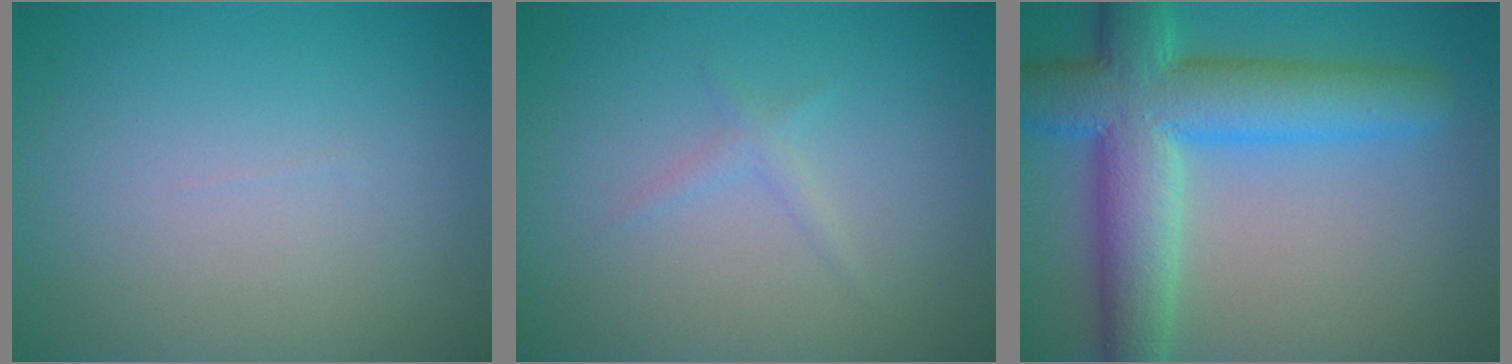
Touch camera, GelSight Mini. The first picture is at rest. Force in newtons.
{"total": 0.9, "press": 0.9, "slide": 0.0}
{"total": 9.7, "press": 9.7, "slide": 0.4}